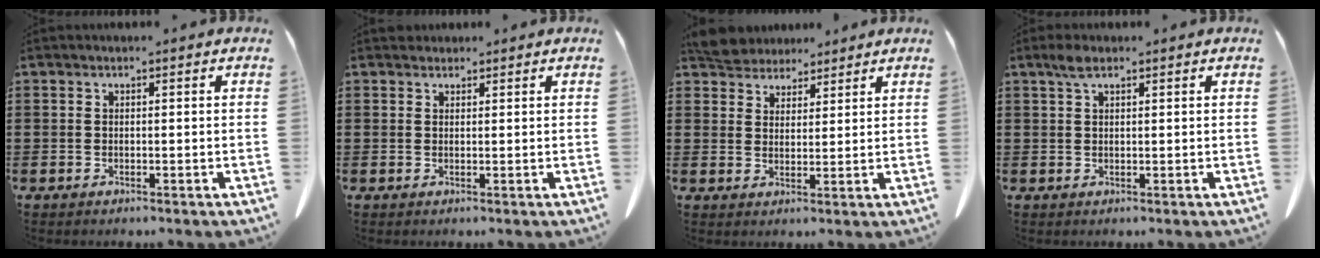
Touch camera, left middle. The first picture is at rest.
{"total": 1.3, "force": [1.2, 0.5, 0.0], "torque": [0.004, -0.003, 0.024]}
{"total": 5.4, "force": [5.1, 1.7, 0.9], "torque": [-0.038, -0.011, 0.098]}
{"total": 2.2, "force": [1.3, 0.8, 1.7], "torque": [-0.037, 0.003, 0.023]}